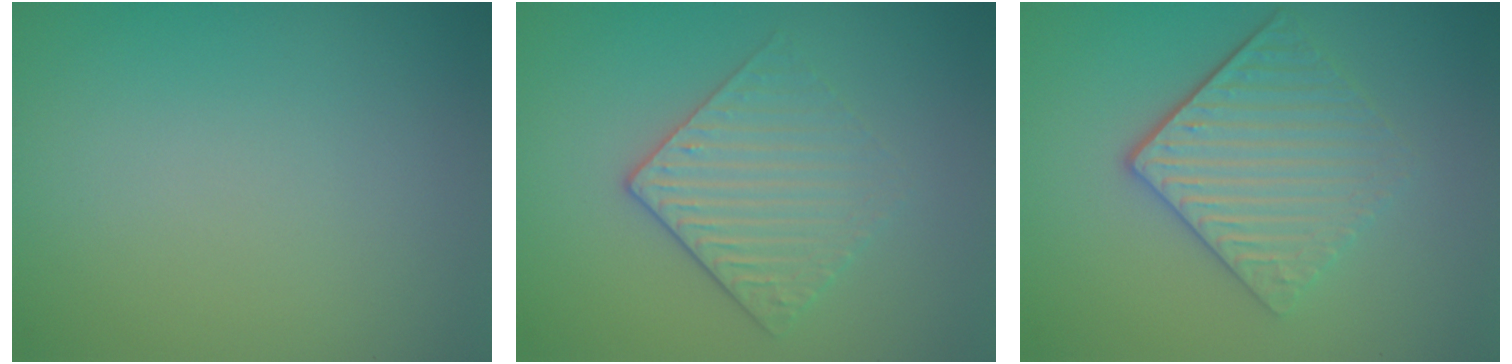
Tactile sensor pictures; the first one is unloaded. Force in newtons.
{"total": 3.0, "press": 2.6, "slide": 1.6}
{"total": 4.3, "press": 3.4, "slide": 2.6}